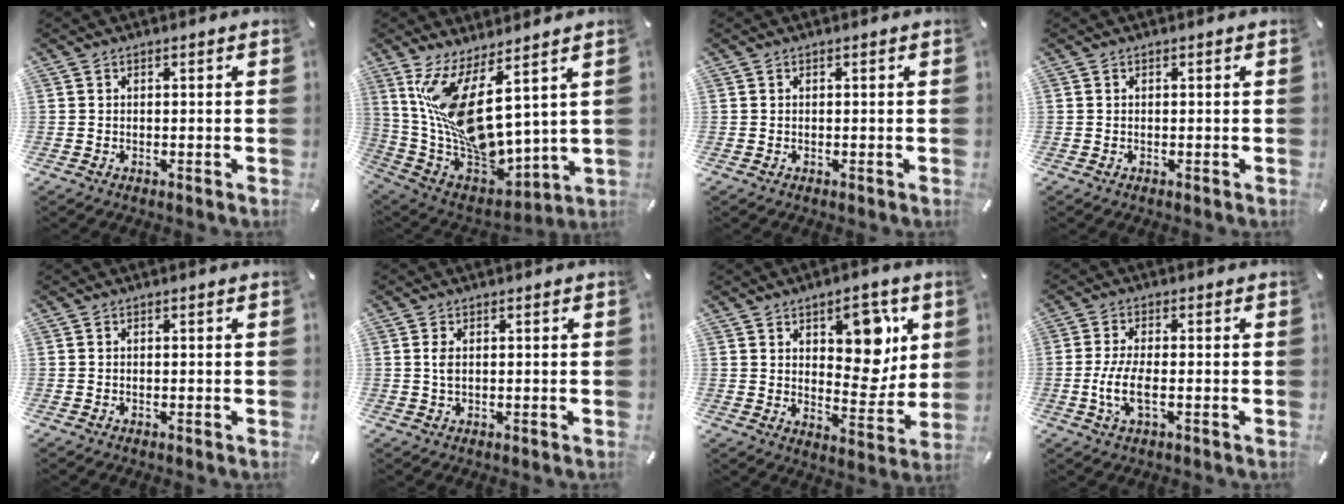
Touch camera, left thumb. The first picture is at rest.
{"total": 15.6, "force": [5.4, 6.3, 13.2], "torque": [-0.283, -0.076, 0.093]}
{"total": 0.0}
{"total": 0.0}
{"total": 0.0}
{"total": 2.0, "force": [0.4, 0.9, 1.8], "torque": [-0.045, 0.002, 0.002]}
{"total": 12.3, "force": [5.7, 7.1, 8.3], "torque": [-0.095, -0.031, 0.096]}
{"total": 6.8, "force": [-1.4, 2.3, 6.3], "torque": [-0.138, -0.012, -0.027]}